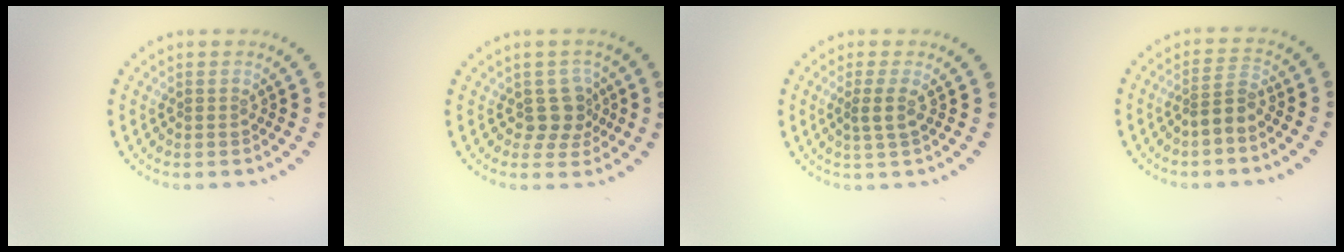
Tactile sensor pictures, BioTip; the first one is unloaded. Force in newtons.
{"total": 2.5, "press": 1.9, "slide": 1.6}
{"total": 1.6, "press": 1.2, "slide": 1.1}
{"total": 2.3, "press": 1.7, "slide": 1.5}